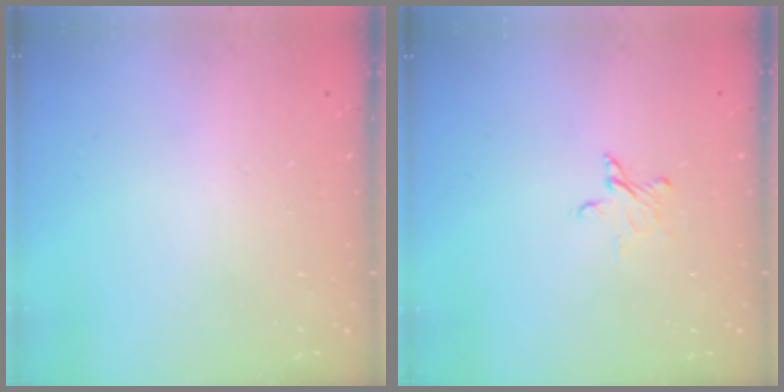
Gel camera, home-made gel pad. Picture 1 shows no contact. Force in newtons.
{"total": 3.4, "press": 3.4, "slide": 0.3}